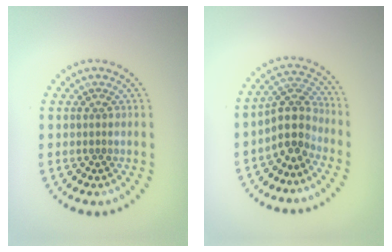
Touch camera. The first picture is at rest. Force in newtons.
{"total": 3.3, "press": 2.6, "slide": 2.1}